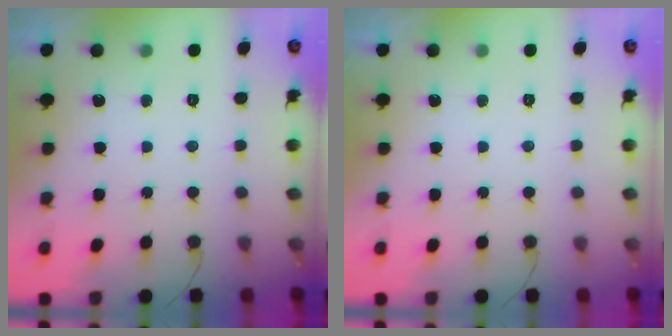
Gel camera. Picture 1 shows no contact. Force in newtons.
{"total": 0.0}